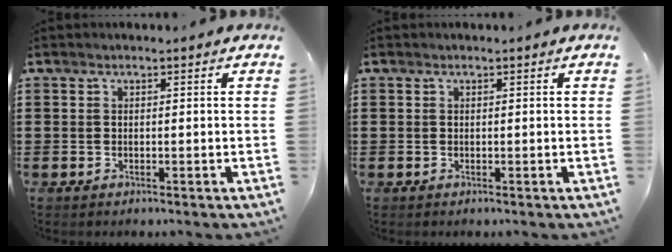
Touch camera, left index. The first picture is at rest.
{"total": 0.0}